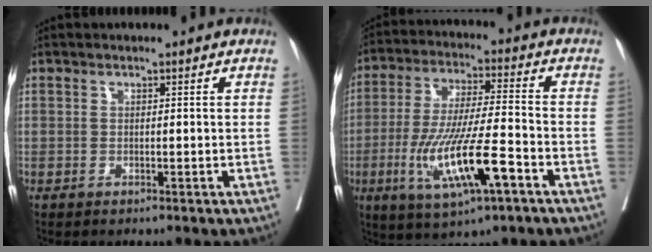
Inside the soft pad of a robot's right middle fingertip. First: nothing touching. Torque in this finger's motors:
{"motor_torque": [1.92, -0.22, 1.05, 0.21]}